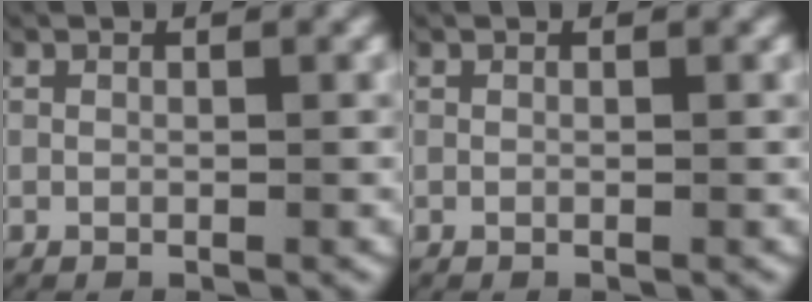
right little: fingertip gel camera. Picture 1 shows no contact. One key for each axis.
{"total": 0.0}